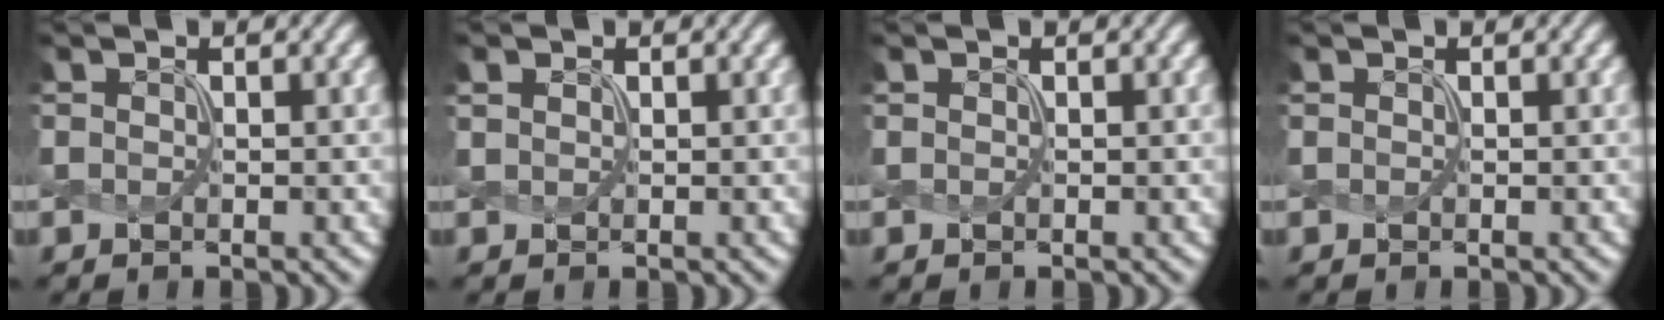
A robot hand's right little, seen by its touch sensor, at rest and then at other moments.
{"total": 0.6, "force": [0.4, 0.3, 0.2], "torque": [-0.007, 0.001, 0.011]}
{"total": 0.0}
{"total": 0.0}